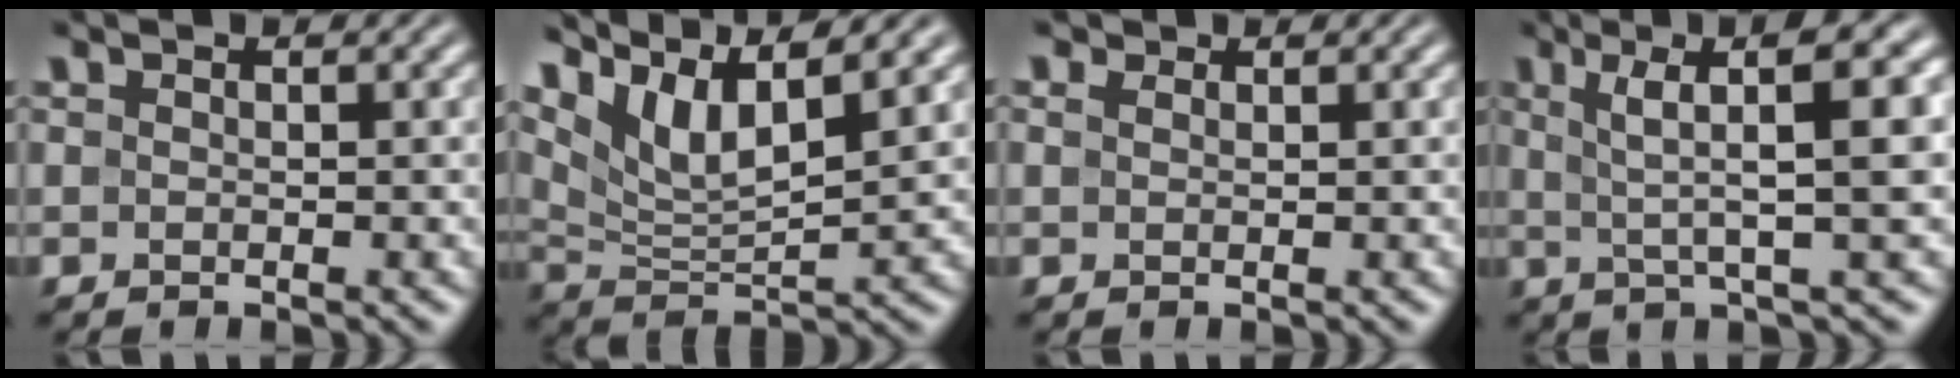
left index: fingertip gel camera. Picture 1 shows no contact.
{"total": 7.5, "force": [5.2, 2.0, 5.1], "torque": [-0.109, 0.005, 0.100]}
{"total": 1.1, "force": [0.9, 0.6, 0.4], "torque": [-0.010, 0.000, 0.007]}
{"total": 8.1, "force": [2.6, 1.6, 7.6], "torque": [-0.107, 0.019, 0.040]}